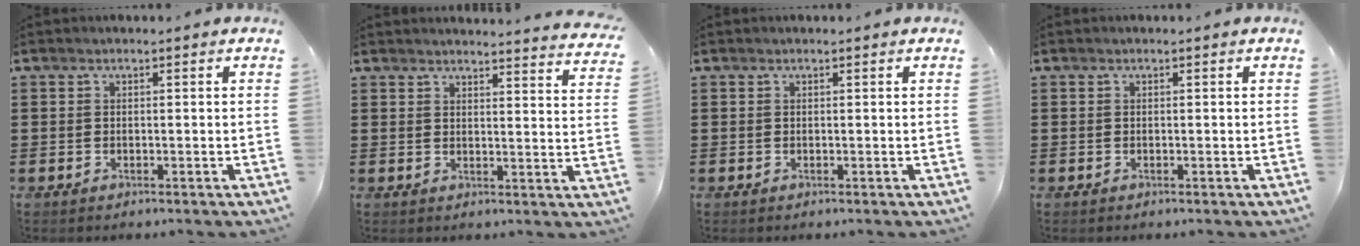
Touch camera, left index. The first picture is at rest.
{"total": 3.2, "force": [3.2, -0.5, 0.4], "torque": [-0.012, -0.021, 0.055]}
{"total": 0.0}
{"total": 0.0}